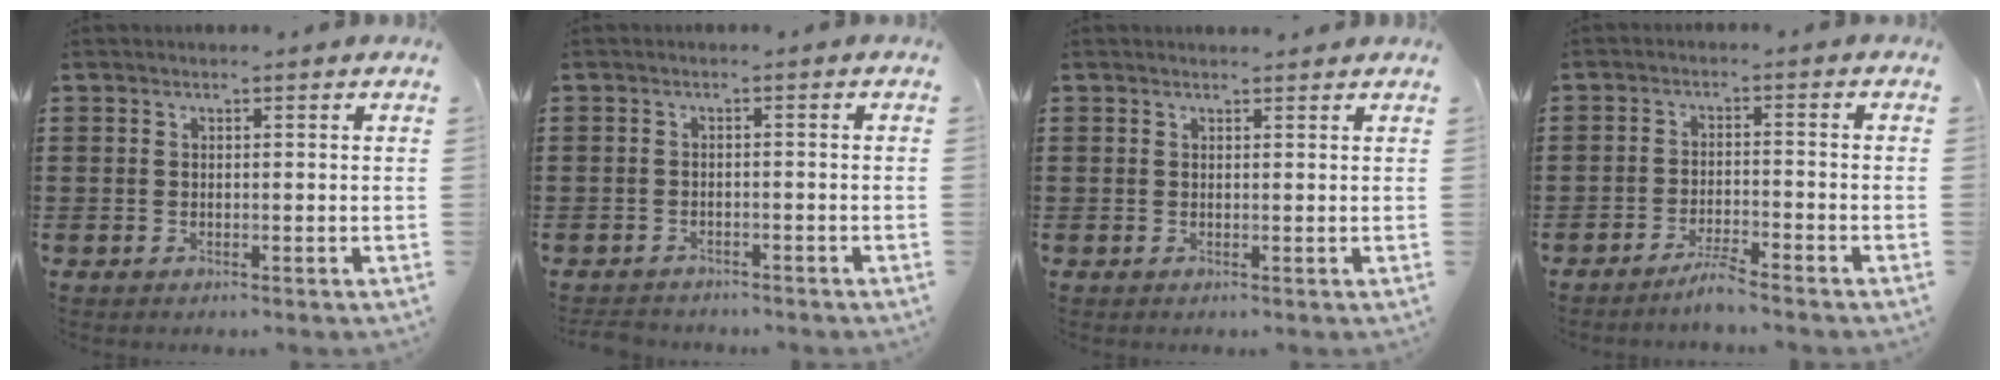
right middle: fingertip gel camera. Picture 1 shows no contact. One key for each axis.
{"total": 1.8, "fx": -1.8, "fy": 0.3, "fz": 0.0, "tx": -0.008, "ty": -0.004, "tz": -0.038}
{"total": 0.6, "fx": 0.6, "fy": 0.1, "fz": 0.1, "tx": 0.000, "ty": -0.002, "tz": 0.011}
{"total": 2.9, "fx": -2.6, "fy": -0.2, "fz": 1.2, "tx": -0.028, "ty": 0.002, "tz": -0.054}